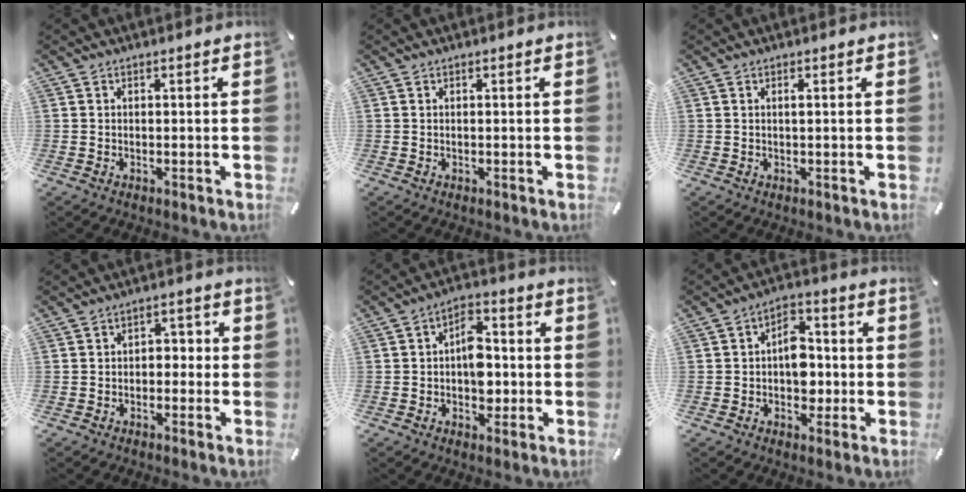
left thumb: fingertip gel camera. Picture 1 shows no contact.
{"total": 0.0}
{"total": 0.7, "force": [0.1, 0.1, 0.7], "torque": [-0.014, 0.000, 0.002]}
{"total": 3.4, "force": [-2.0, 2.3, 1.5], "torque": [-0.028, 0.017, -0.040]}
{"total": 7.9, "force": [-1.2, 5.7, 5.4], "torque": [-0.055, 0.005, -0.026]}
{"total": 8.3, "force": [-1.2, 6.4, 5.2], "torque": [-0.052, 0.010, -0.022]}